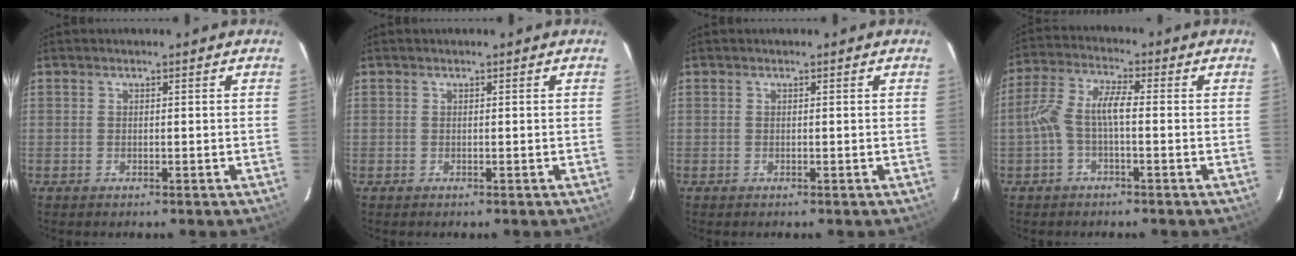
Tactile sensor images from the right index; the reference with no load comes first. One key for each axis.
{"total": 0.0}
{"total": 0.0}
{"total": 6.3, "fx": -1.4, "fy": 1.8, "fz": 5.8, "tx": -0.133, "ty": 0.016, "tz": -0.028}